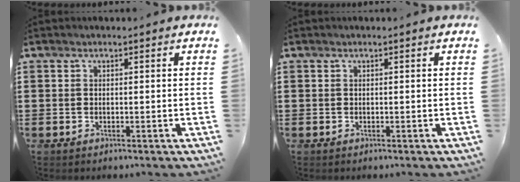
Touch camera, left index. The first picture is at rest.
{"total": 0.0}